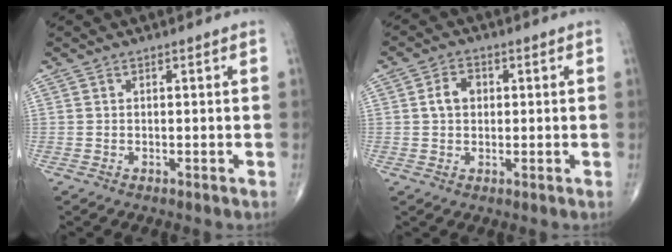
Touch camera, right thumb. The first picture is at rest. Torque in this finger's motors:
{"motor_torque": [-0.03, -0.12, 0.60, 0.18, -0.01]}